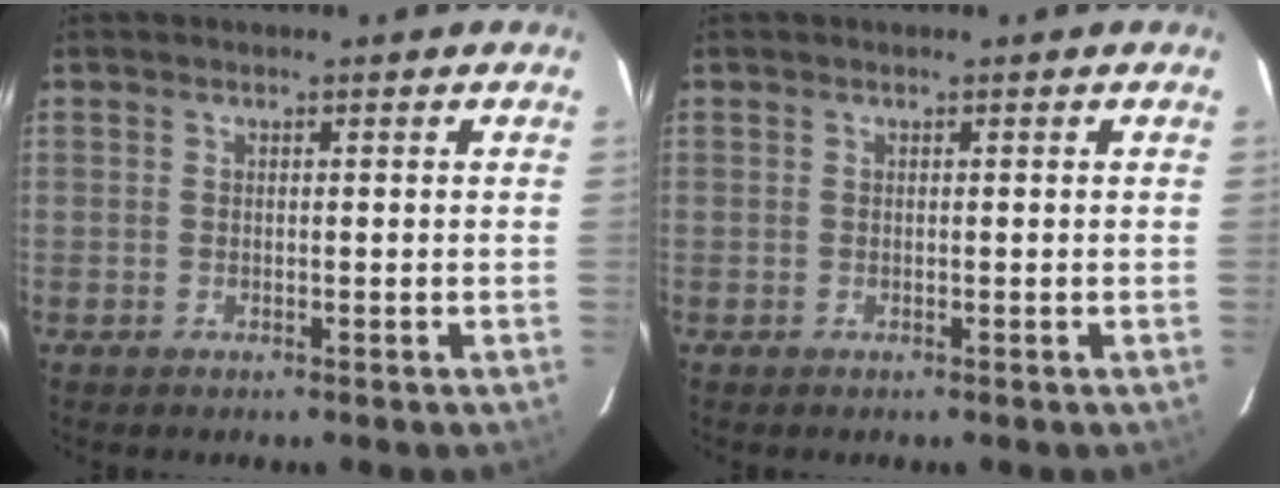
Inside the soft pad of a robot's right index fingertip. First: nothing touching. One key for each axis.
{"total": 0.0}